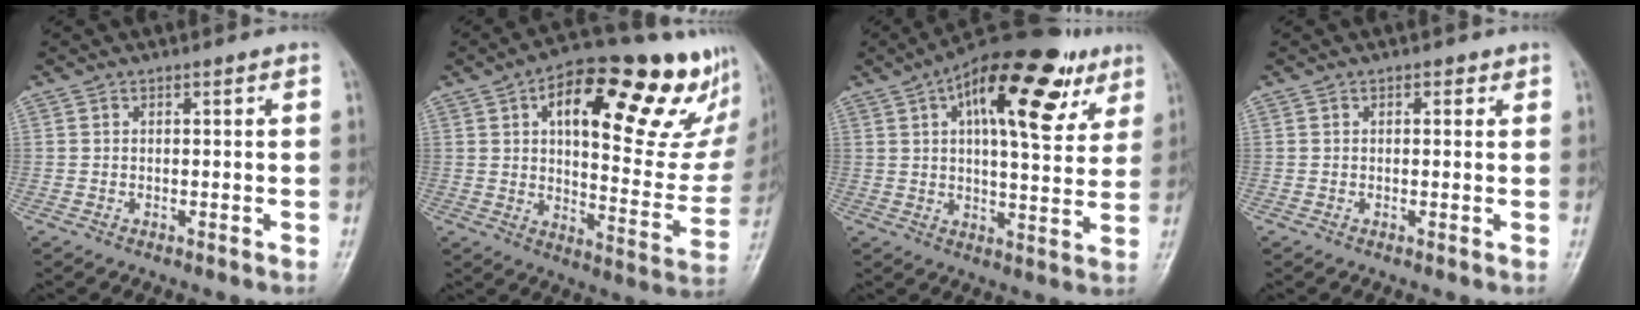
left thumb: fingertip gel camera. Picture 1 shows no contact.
{"total": 28.3, "force": [14.4, 10.5, 22.0], "torque": [-0.261, -0.022, 0.208]}
{"total": 22.1, "force": [10.0, 9.3, 17.3], "torque": [-0.228, -0.008, 0.145]}
{"total": 1.1, "force": [0.5, 0.8, 0.6], "torque": [0.004, 0.000, 0.003]}